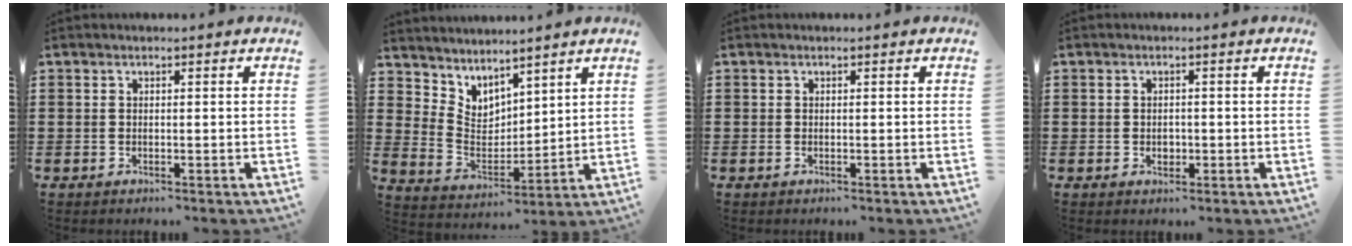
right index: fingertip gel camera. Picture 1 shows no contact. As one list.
[{"total": 4.6, "force": [4.3, 1.7, -0.4], "torque": [-0.019, -0.033, 0.078]}, {"total": 0.0}, {"total": 1.4, "force": [-0.2, 1.1, 0.9], "torque": [-0.018, 0.004, -0.006]}]